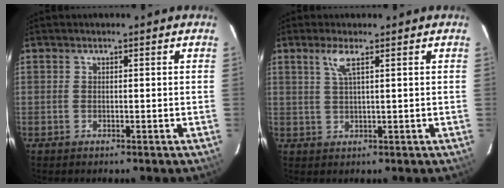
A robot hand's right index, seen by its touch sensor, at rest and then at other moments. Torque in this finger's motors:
{"motor_torque": [0.09, -0.02, 0.12, 0.05]}